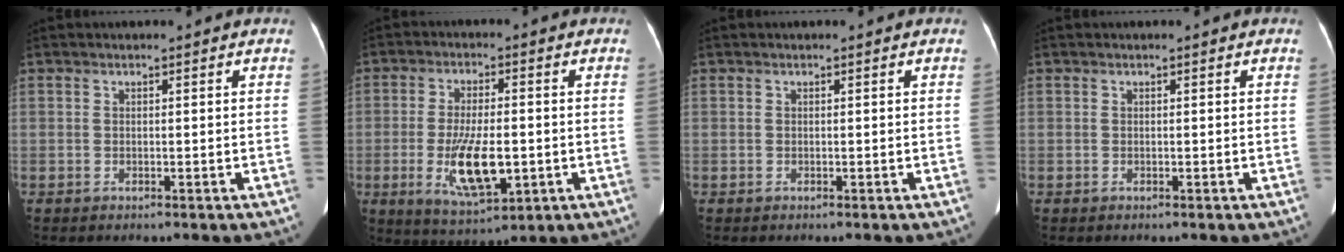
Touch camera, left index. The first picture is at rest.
{"total": 10.0, "force": [-2.0, 3.3, 9.2], "torque": [-0.179, -0.014, -0.028]}
{"total": 0.0}
{"total": 0.0}